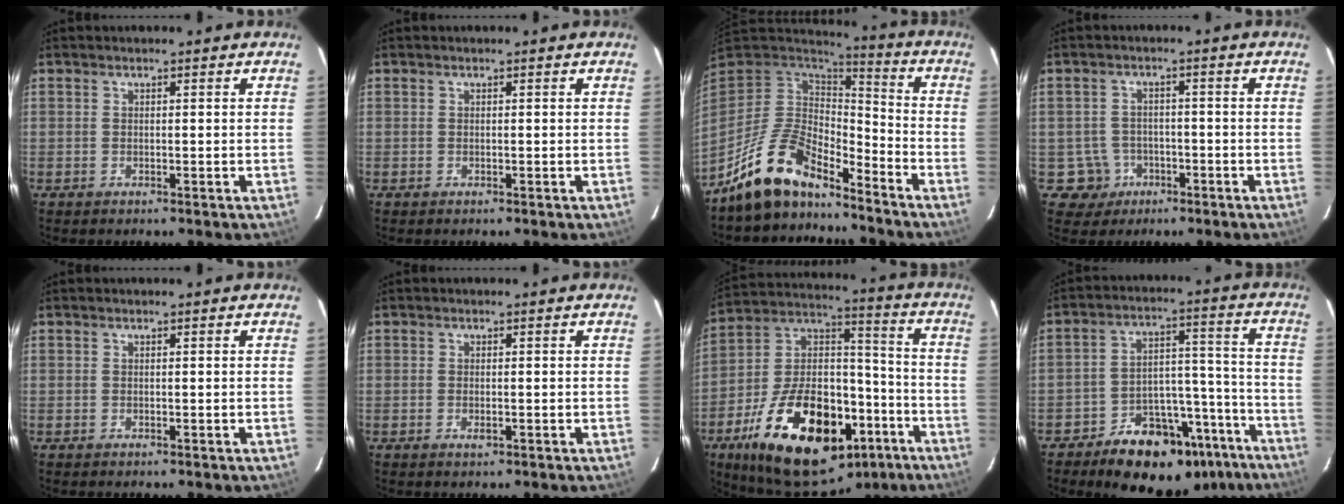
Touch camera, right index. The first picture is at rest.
{"total": 0.0}
{"total": 13.9, "force": [-11.2, 5.0, 6.5], "torque": [-0.142, 0.003, -0.208]}
{"total": 5.4, "force": [-2.2, 4.9, 0.1], "torque": [-0.019, 0.022, -0.030]}
{"total": 0.0}
{"total": 1.2, "force": [-0.4, 0.7, 0.9], "torque": [-0.017, -0.001, -0.006]}
{"total": 30.1, "force": [-15.6, 16.0, 20.1], "torque": [-0.371, 0.023, -0.227]}
{"total": 20.0, "force": [-15.0, 10.2, 8.6], "torque": [-0.130, 0.055, -0.191]}